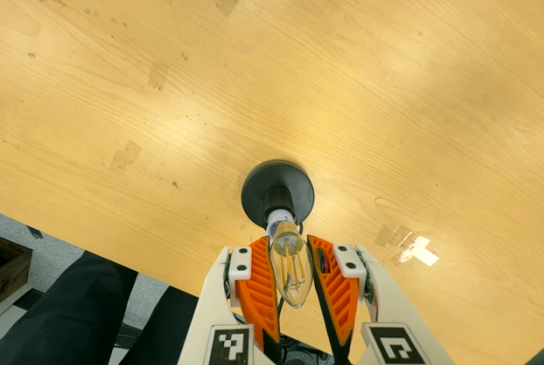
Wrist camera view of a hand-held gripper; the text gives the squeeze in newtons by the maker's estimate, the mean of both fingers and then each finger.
{"total": 14.0, "left": 14.2, "right": 13.8}